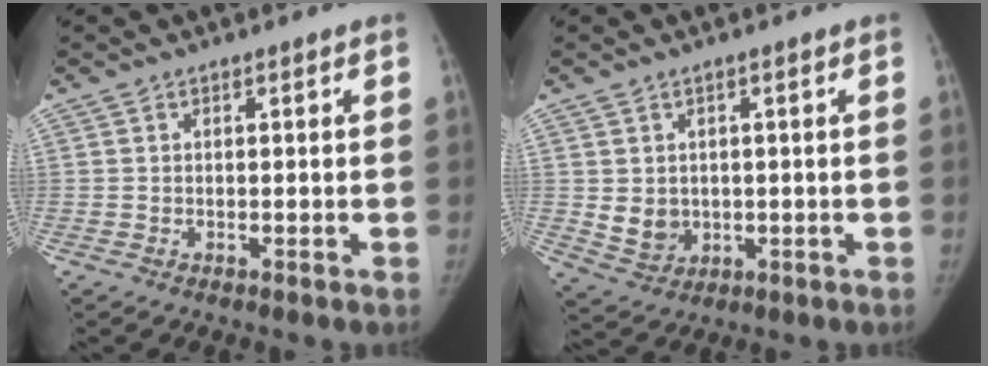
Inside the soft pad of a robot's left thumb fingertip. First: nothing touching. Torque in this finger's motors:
{"motor_torque": [0.37, 0.94, 0.60, -0.77, 0.20]}